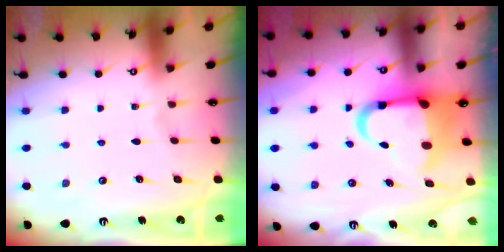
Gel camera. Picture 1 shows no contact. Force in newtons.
{"total": 12.8, "press": 12.7, "slide": 1.7}